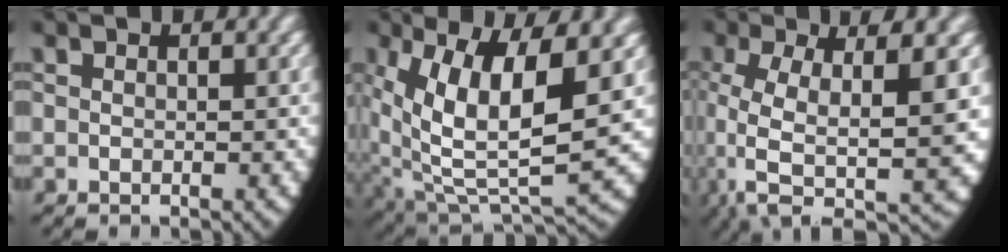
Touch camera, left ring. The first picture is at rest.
{"total": 12.8, "force": [0.9, 8.0, 9.9], "torque": [-0.209, -0.046, 0.036]}
{"total": 10.1, "force": [-1.2, 5.2, 8.5], "torque": [-0.162, -0.030, -0.004]}